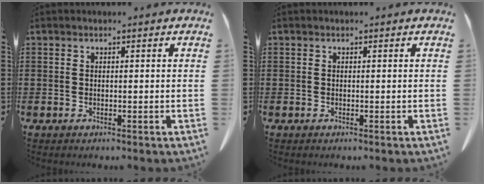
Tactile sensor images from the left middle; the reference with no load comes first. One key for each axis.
{"total": 0.0}